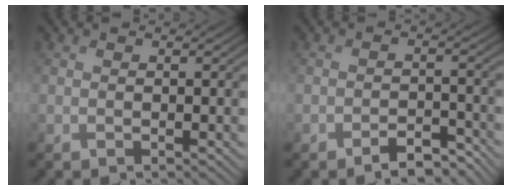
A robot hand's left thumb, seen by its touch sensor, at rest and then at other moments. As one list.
[{"total": 3.4, "force": [-2.7, 1.2, 1.6], "torque": [-0.024, 0.002, -0.044]}]